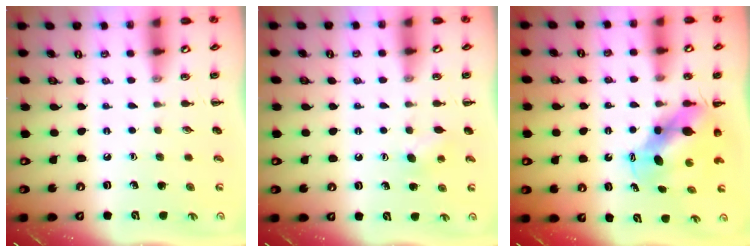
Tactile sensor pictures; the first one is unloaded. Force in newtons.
{"total": 4.6, "press": 4.5, "slide": 1.2}
{"total": 6.6, "press": 6.5, "slide": 1.4}